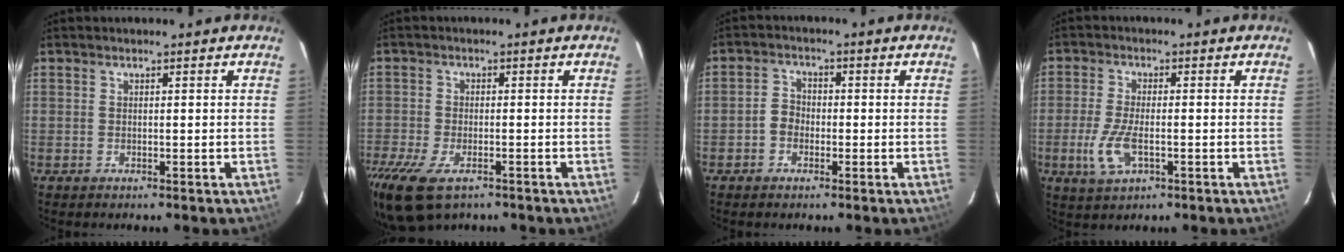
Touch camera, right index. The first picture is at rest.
{"total": 10.8, "force": [-7.2, 4.9, 6.4], "torque": [-0.163, -0.040, -0.131]}
{"total": 3.2, "force": [-1.3, 2.6, 1.4], "torque": [-0.025, 0.012, -0.025]}
{"total": 7.0, "force": [-2.3, 2.9, 5.9], "torque": [-0.135, -0.009, -0.043]}